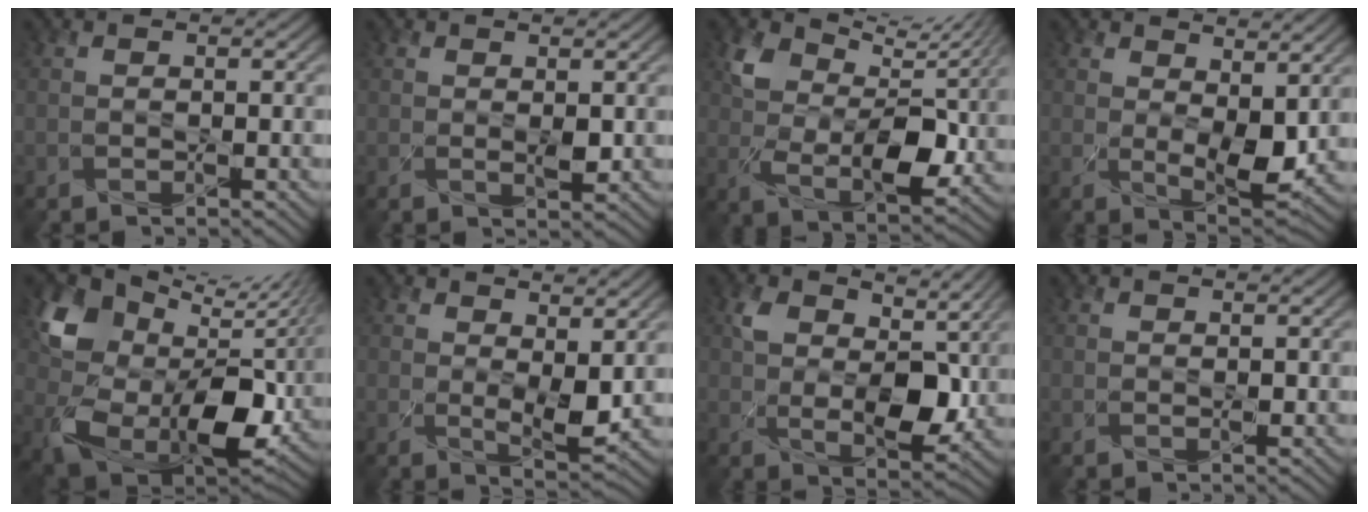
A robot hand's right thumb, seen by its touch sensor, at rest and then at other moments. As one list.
[{"total": 1.6, "force": [0.6, 0.7, 1.3], "torque": [-0.029, -0.007, 0.015]}, {"total": 10.7, "force": [5.1, 5.5, 7.6], "torque": [-0.162, -0.011, 0.104]}, {"total": 6.4, "force": [2.1, 3.2, 5.1], "torque": [-0.099, -0.014, 0.042]}, {"total": 16.1, "force": [4.9, 10.7, 11.0], "torque": [-0.237, -0.012, 0.102]}, {"total": 4.5, "force": [1.6, 2.0, 3.8], "torque": [-0.076, -0.014, 0.033]}, {"total": 8.5, "force": [2.5, 4.9, 6.4], "torque": [-0.127, -0.017, 0.047]}, {"total": 0.8, "force": [0.4, 0.4, 0.6], "torque": [-0.011, -0.002, 0.008]}]